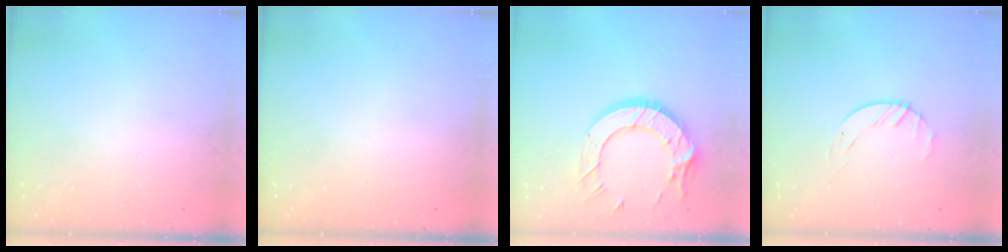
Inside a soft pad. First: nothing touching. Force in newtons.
{"total": 0.0}
{"total": 15.9, "press": 15.9, "slide": 1.0}
{"total": 1.6, "press": 1.6, "slide": 0.3}